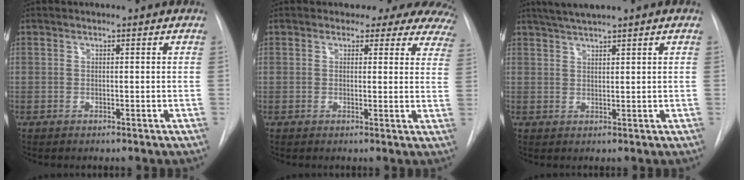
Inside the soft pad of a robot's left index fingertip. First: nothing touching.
{"total": 14.3, "force": [12.7, 5.7, 3.5], "torque": [-0.027, -0.025, 0.113]}
{"total": 4.3, "force": [3.5, -0.4, 2.5], "torque": [-0.049, 0.018, 0.066]}